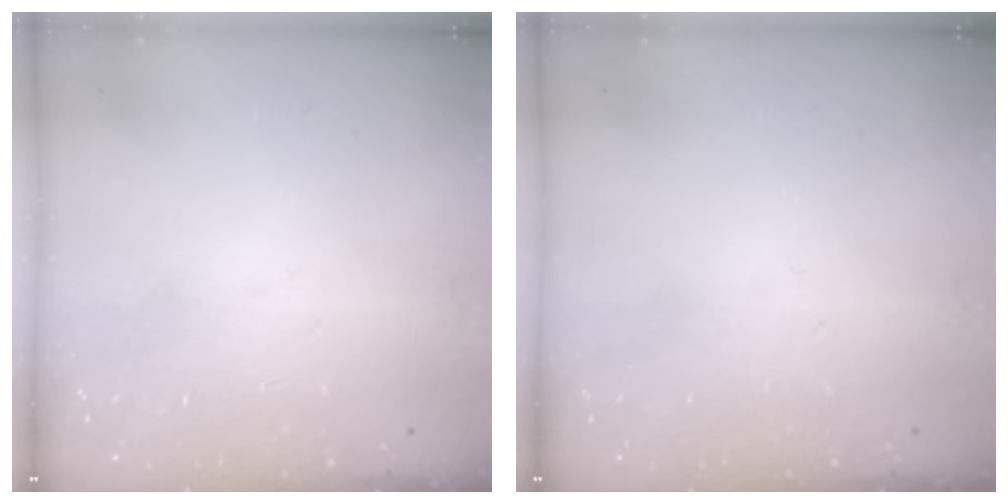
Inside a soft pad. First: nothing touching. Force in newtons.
{"total": 0.0}